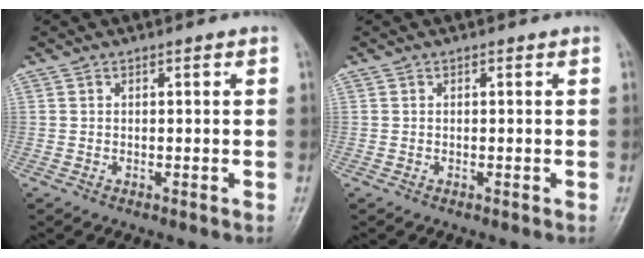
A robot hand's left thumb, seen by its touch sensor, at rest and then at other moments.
{"total": 0.0}